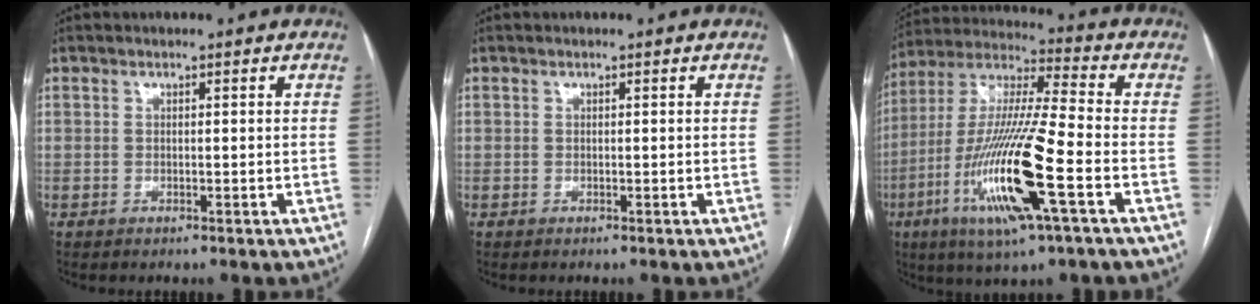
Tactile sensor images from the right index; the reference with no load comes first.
{"total": 0.0}
{"total": 19.4, "force": [-6.7, 1.2, 18.2], "torque": [-0.382, -0.024, -0.126]}